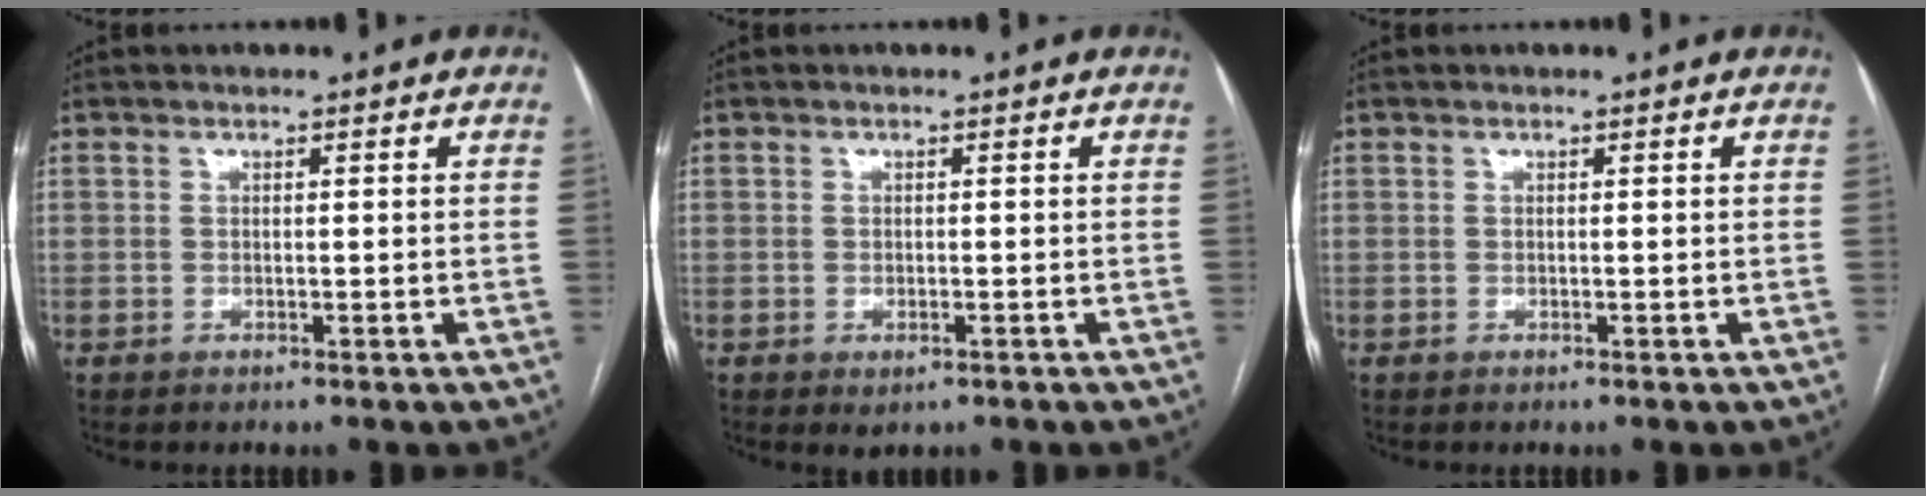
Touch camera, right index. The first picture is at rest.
{"total": 1.7, "force": [-0.8, 0.9, 1.2], "torque": [-0.013, -0.001, -0.003]}
{"total": 0.0}